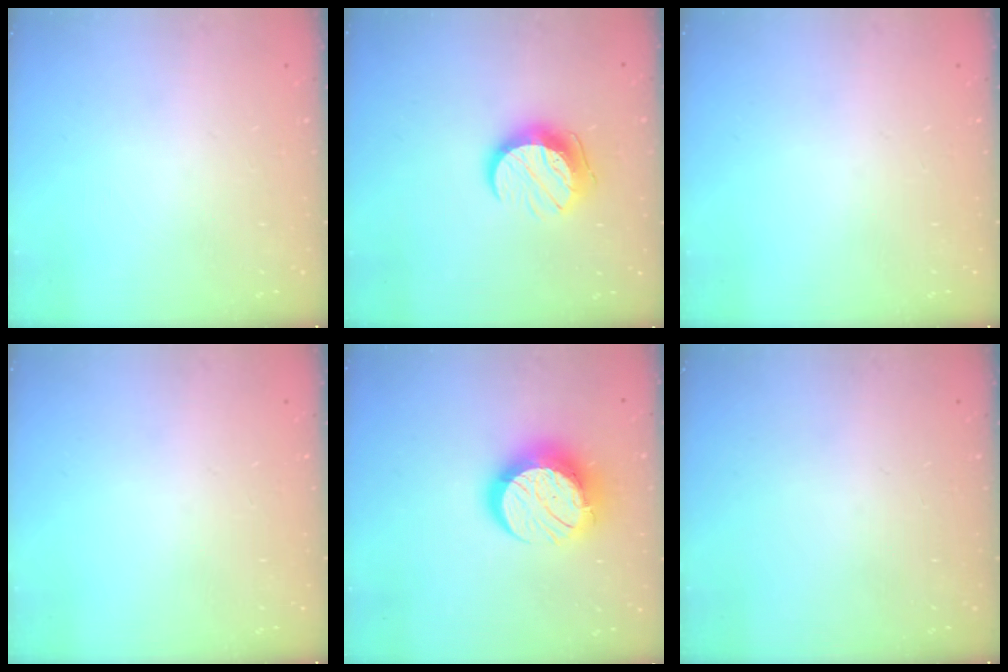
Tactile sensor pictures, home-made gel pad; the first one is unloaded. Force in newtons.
{"total": 11.0, "press": 11.0, "slide": 0.3}
{"total": 0.0}
{"total": 0.0}
{"total": 15.0, "press": 14.9, "slide": 1.2}
{"total": 0.0}